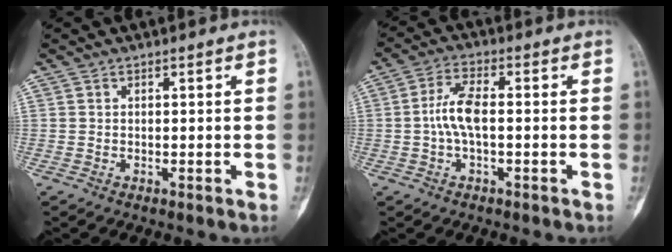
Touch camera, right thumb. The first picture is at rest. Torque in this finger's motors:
{"motor_torque": [0.07, 0.08, 0.03, -0.02, 0.02]}